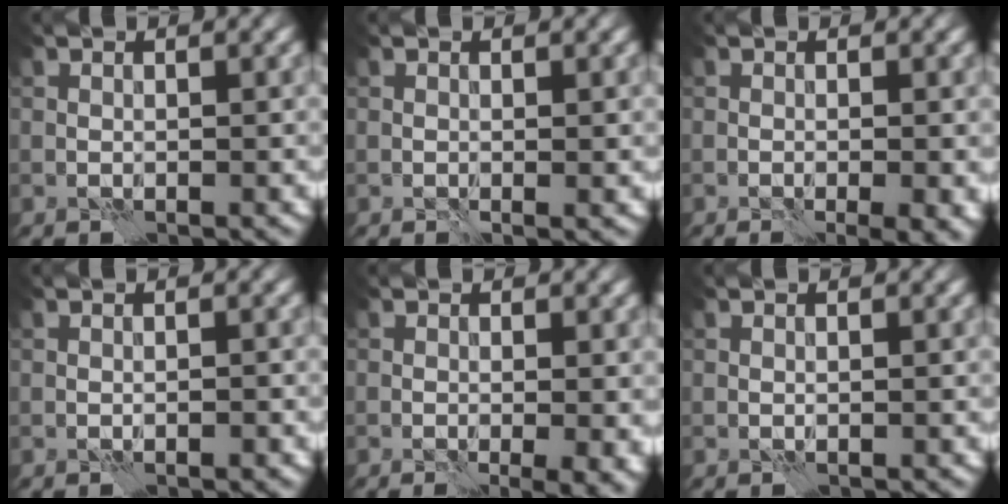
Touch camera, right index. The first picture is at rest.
{"total": 0.5, "force": [0.2, 0.1, 0.5], "torque": [-0.006, -0.001, 0.002]}
{"total": 2.5, "force": [-0.6, 0.6, 2.4], "torque": [-0.023, -0.001, -0.008]}
{"total": 0.7, "force": [-0.4, 0.0, 0.5], "torque": [-0.007, 0.001, -0.005]}
{"total": 3.2, "force": [-0.4, 0.8, 3.0], "torque": [-0.029, -0.004, -0.004]}
{"total": 0.0}